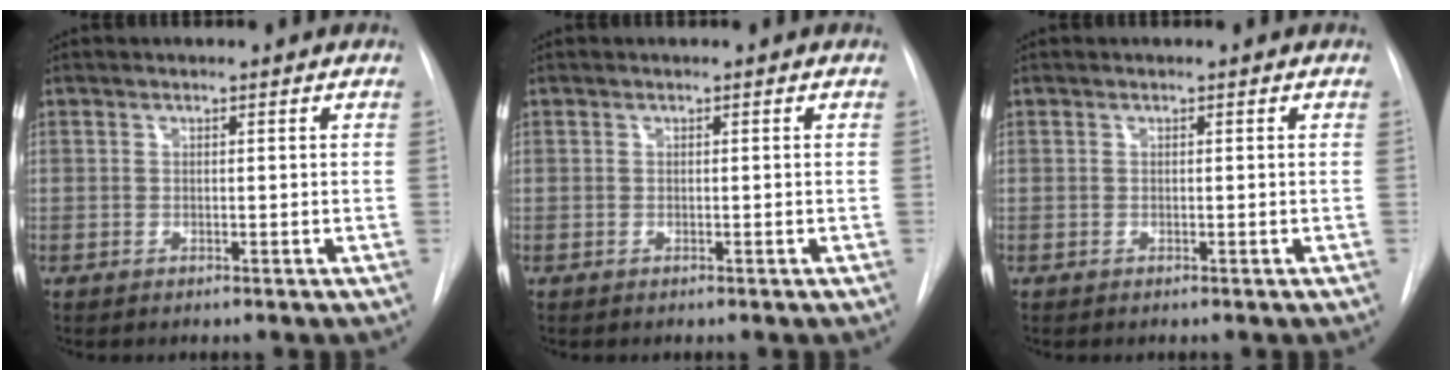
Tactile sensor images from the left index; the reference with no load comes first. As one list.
[{"total": 0.0}, {"total": 0.0}]